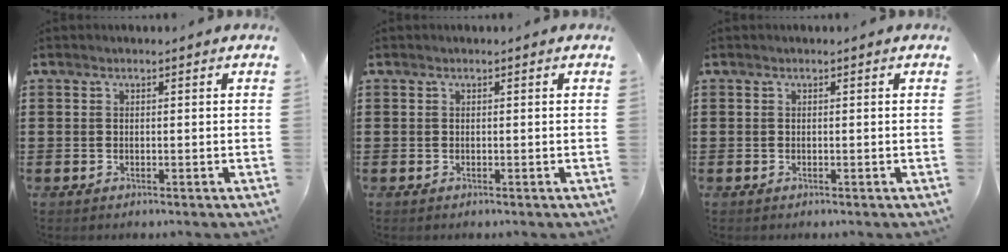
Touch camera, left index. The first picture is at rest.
{"total": 0.0}
{"total": 0.0}